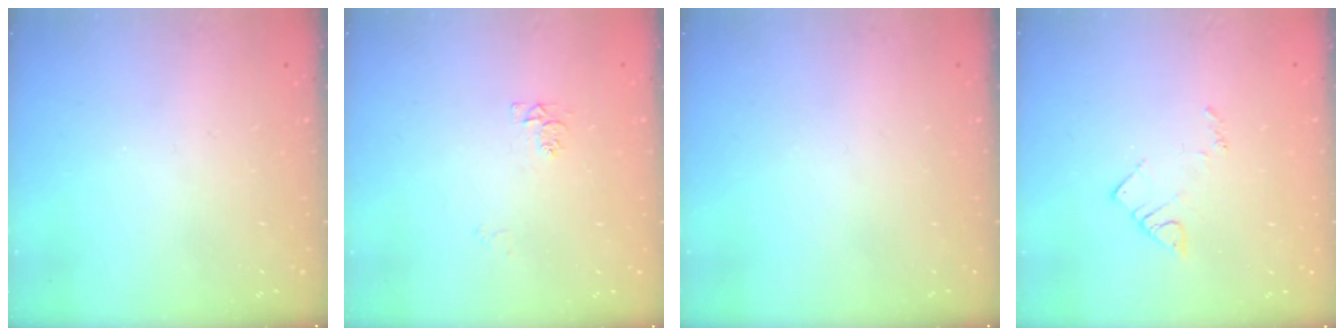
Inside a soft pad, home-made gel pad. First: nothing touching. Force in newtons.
{"total": 5.0, "press": 5.0, "slide": 0.6}
{"total": 0.0}
{"total": 5.1, "press": 5.1, "slide": 0.3}